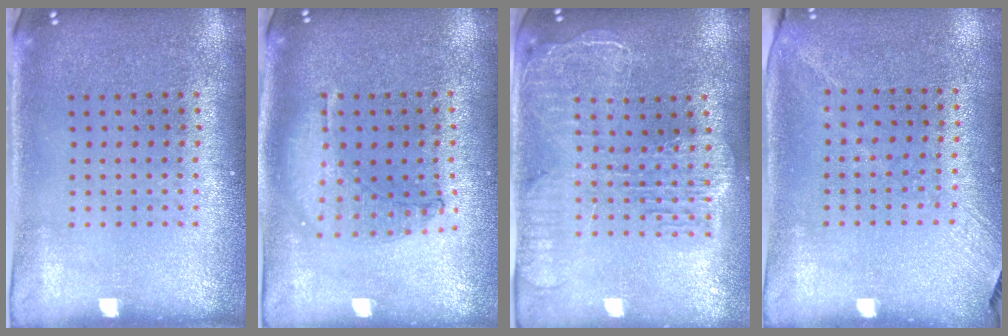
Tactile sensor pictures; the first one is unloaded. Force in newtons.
{"total": 0.9, "press": 0.9, "slide": 0.2}
{"total": 2.4, "press": 2.1, "slide": 1.2}
{"total": 1.3, "press": 1.0, "slide": 0.9}